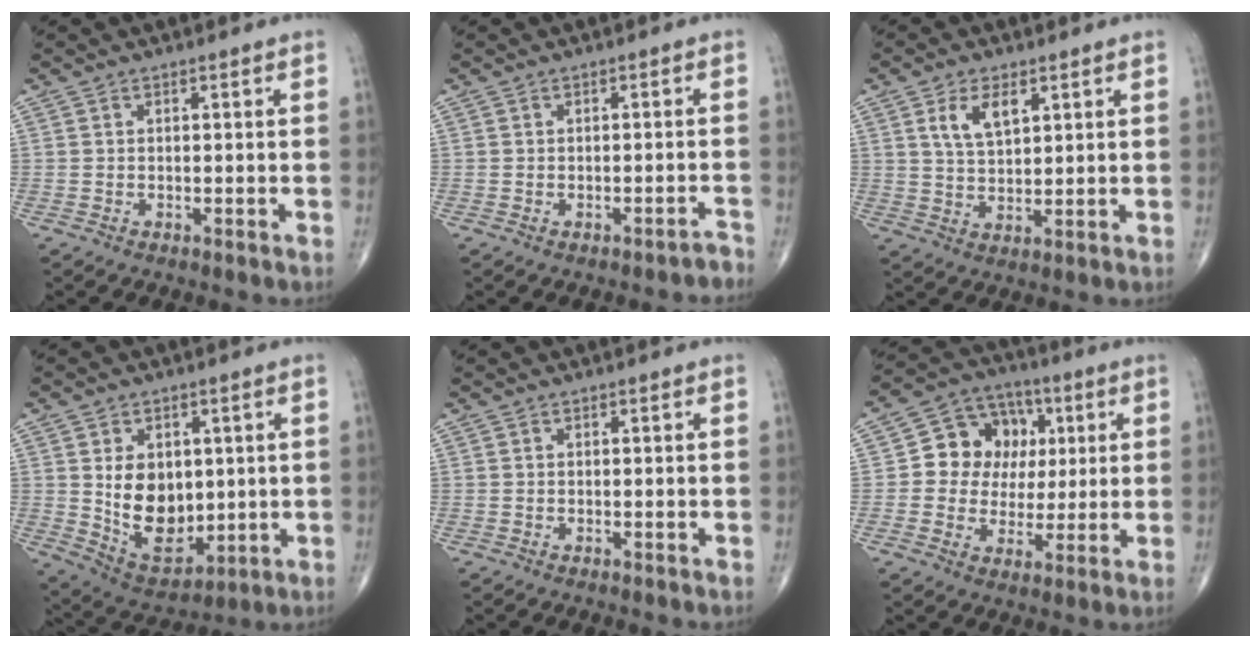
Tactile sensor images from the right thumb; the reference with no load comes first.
{"total": 1.6, "force": [-1.5, 0.4, 0.4], "torque": [-0.002, 0.022, -0.017]}
{"total": 6.5, "force": [2.9, 3.4, 4.8], "torque": [-0.081, -0.014, 0.059]}
{"total": 12.9, "force": [0.9, 8.8, 9.4], "torque": [-0.113, -0.019, 0.042]}
{"total": 0.0}
{"total": 12.8, "force": [2.2, 11.0, 6.3], "torque": [-0.050, 0.011, 0.033]}